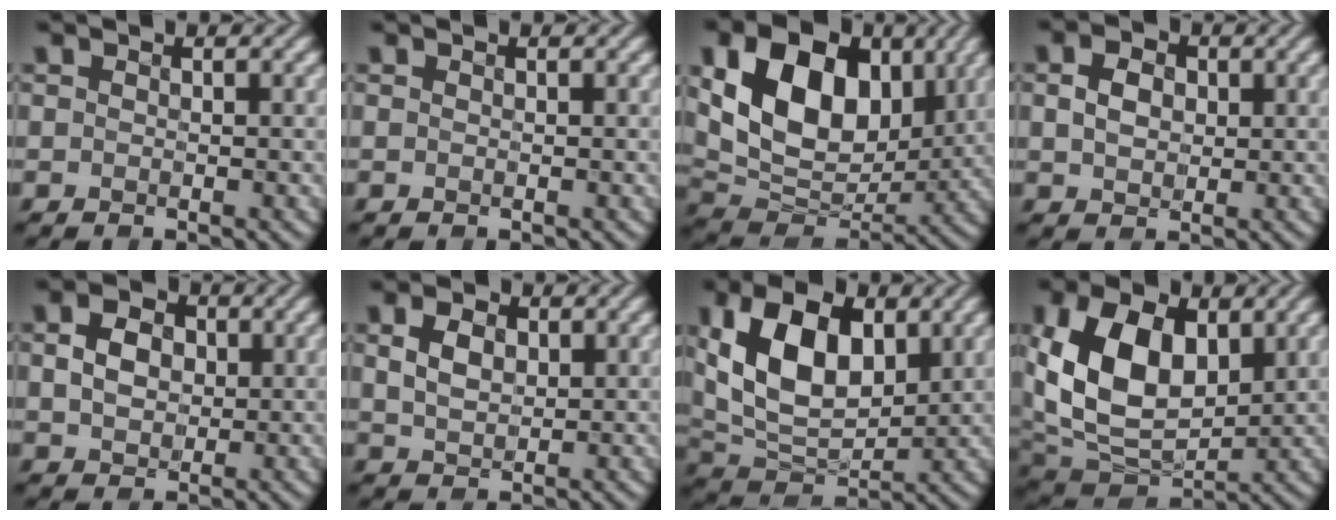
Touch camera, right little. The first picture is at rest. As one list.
[{"total": 0.0}, {"total": 12.3, "force": [2.9, 8.5, 8.4], "torque": [-0.156, 0.001, 0.058]}, {"total": 2.5, "force": [-0.1, 2.0, 1.5], "torque": [-0.040, 0.000, 0.005]}, {"total": 3.1, "force": [0.0, 2.5, 1.9], "torque": [-0.047, 0.001, 0.006]}, {"total": 2.3, "force": [0.3, 1.6, 1.6], "torque": [-0.045, -0.001, 0.017]}, {"total": 10.6, "force": [2.4, 6.4, 8.1], "torque": [-0.172, 0.006, 0.045]}, {"total": 10.9, "force": [1.6, 7.3, 7.9], "torque": [-0.180, -0.005, 0.035]}]